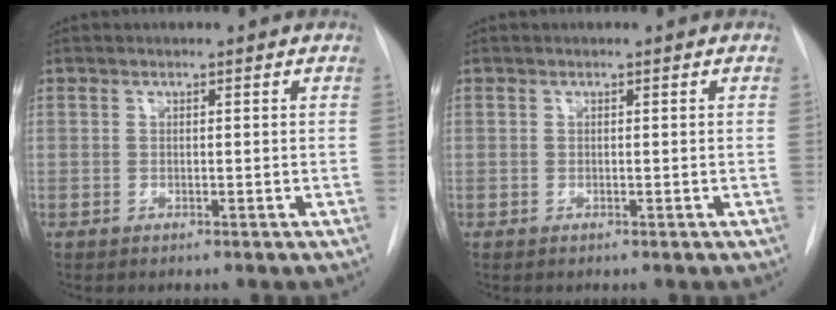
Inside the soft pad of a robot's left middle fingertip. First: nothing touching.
{"total": 0.0}